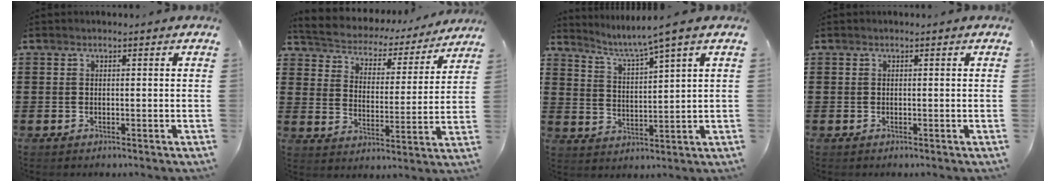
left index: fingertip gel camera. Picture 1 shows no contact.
{"total": 3.8, "force": [3.7, 0.8, -0.1], "torque": [-0.025, -0.031, 0.055]}
{"total": 4.2, "force": [3.2, -1.0, 2.4], "torque": [-0.061, -0.025, 0.047]}
{"total": 0.0}